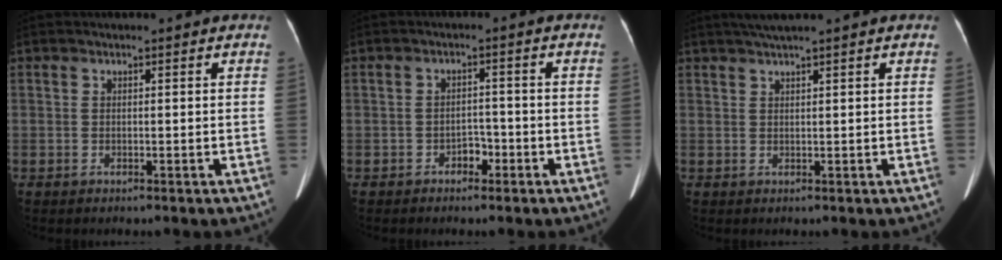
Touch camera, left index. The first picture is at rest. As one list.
[{"total": 2.3, "force": [-1.5, 1.4, 1.1], "torque": [-0.010, 0.007, -0.027]}, {"total": 3.0, "force": [2.4, -0.5, 1.7], "torque": [-0.028, 0.019, 0.046]}]